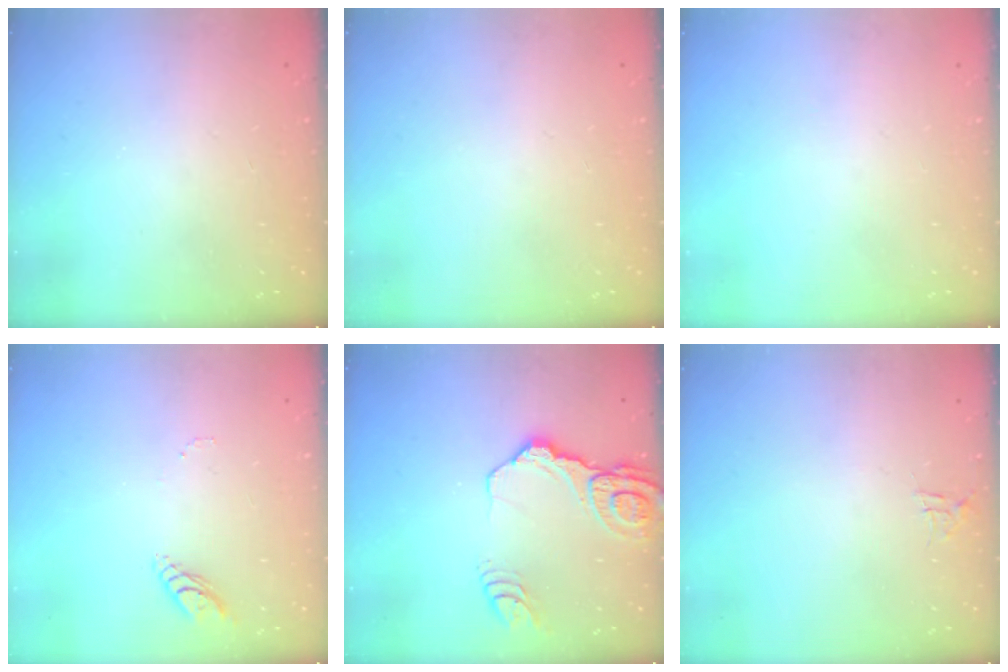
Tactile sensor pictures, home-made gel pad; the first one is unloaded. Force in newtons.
{"total": 0.0}
{"total": 0.0}
{"total": 4.6, "press": 4.5, "slide": 0.5}
{"total": 14.6, "press": 14.5, "slide": 1.8}
{"total": 4.2, "press": 4.1, "slide": 0.3}